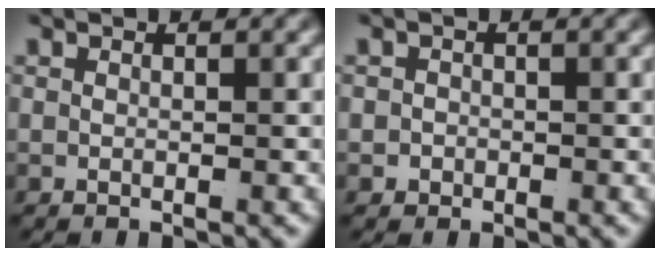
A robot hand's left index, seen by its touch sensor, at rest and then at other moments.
{"total": 1.4, "force": [-0.7, 1.2, 0.0], "torque": [-0.008, -0.015, -0.007]}